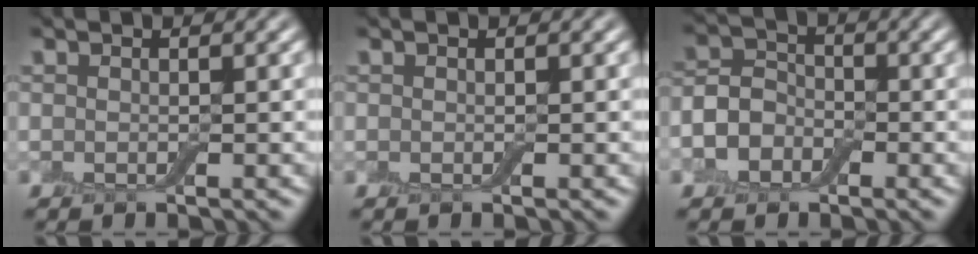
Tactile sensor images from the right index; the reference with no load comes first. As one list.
[{"total": 0.0}, {"total": 3.9, "force": [-1.5, 3.0, 2.0], "torque": [-0.031, 0.001, -0.039]}]